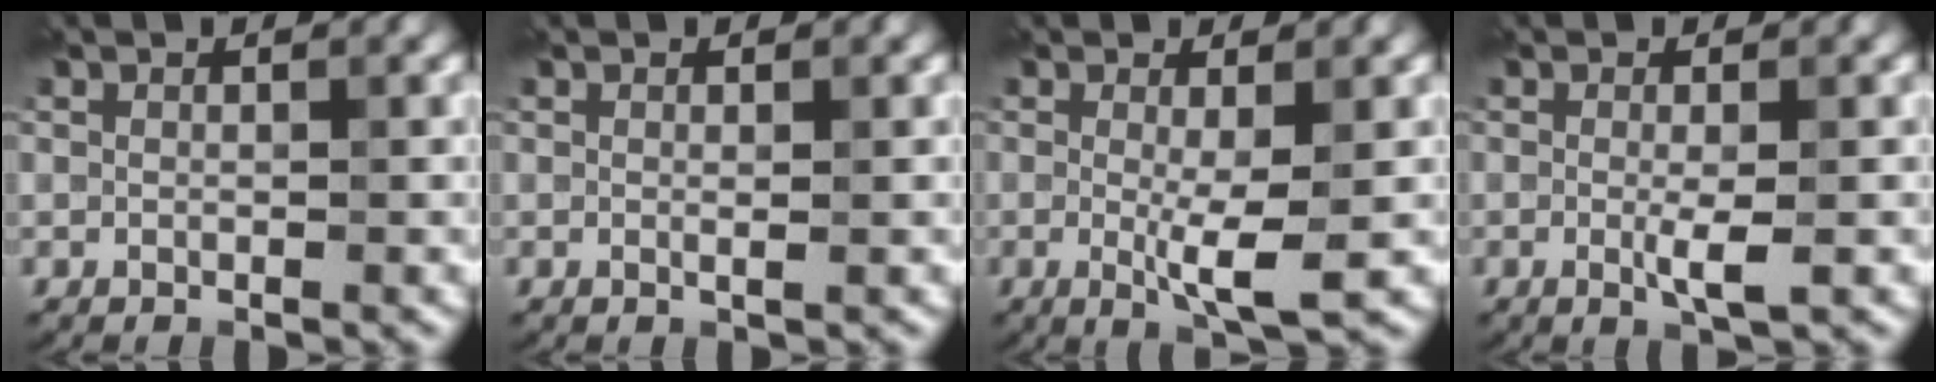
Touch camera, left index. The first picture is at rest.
{"total": 0.7, "force": [0.1, 0.1, 0.7], "torque": [-0.008, -0.001, 0.000]}
{"total": 3.5, "force": [-0.2, 0.4, 3.5], "torque": [-0.062, -0.014, -0.003]}
{"total": 2.1, "force": [-0.3, 0.2, 2.1], "torque": [-0.040, -0.009, -0.006]}